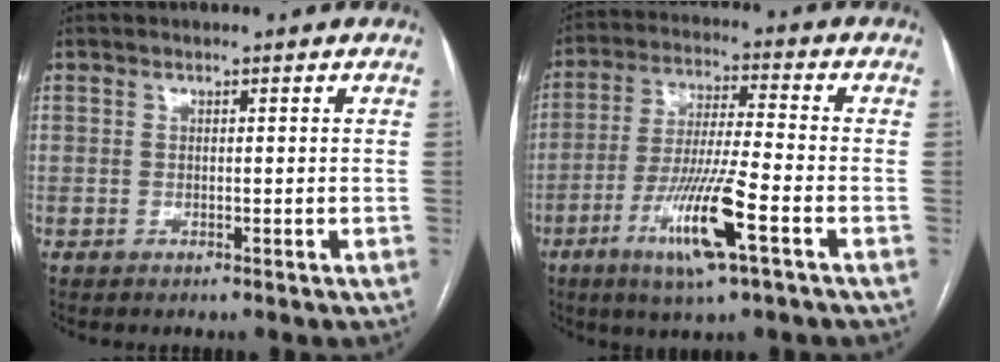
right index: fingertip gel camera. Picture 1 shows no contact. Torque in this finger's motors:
{"motor_torque": [2.02, -0.12, 1.05, 0.21]}